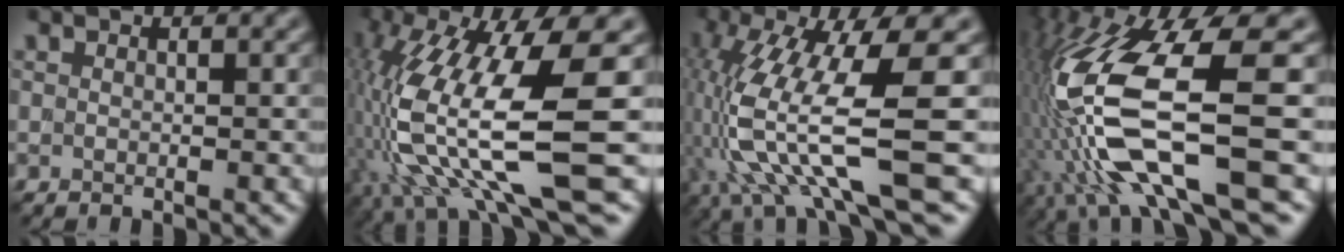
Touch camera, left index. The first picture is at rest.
{"total": 13.4, "force": [-1.2, 3.2, 12.9], "torque": [-0.261, -0.014, -0.011]}
{"total": 11.7, "force": [-1.3, 2.8, 11.3], "torque": [-0.232, -0.013, -0.018]}
{"total": 13.0, "force": [-2.4, 3.4, 12.4], "torque": [-0.261, -0.007, -0.037]}